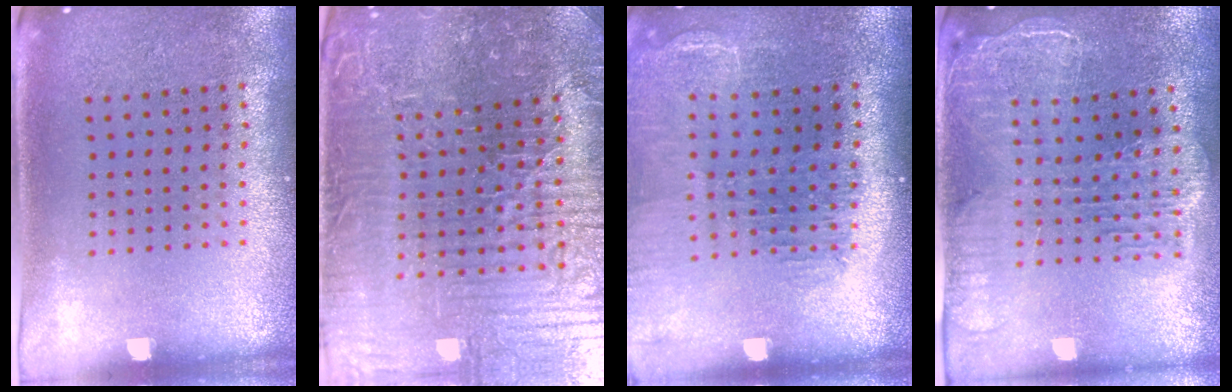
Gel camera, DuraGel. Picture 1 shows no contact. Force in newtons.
{"total": 5.9, "press": 5.6, "slide": 1.9}
{"total": 1.4, "press": 1.4, "slide": 0.1}
{"total": 2.4, "press": 2.1, "slide": 1.2}